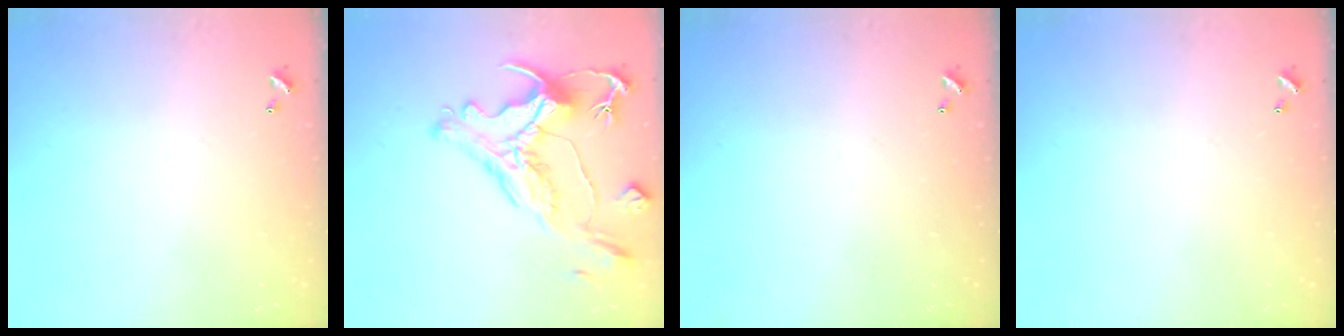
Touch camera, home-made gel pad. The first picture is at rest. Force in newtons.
{"total": 3.1, "press": 2.8, "slide": 1.4}
{"total": 0.0}
{"total": 0.0}